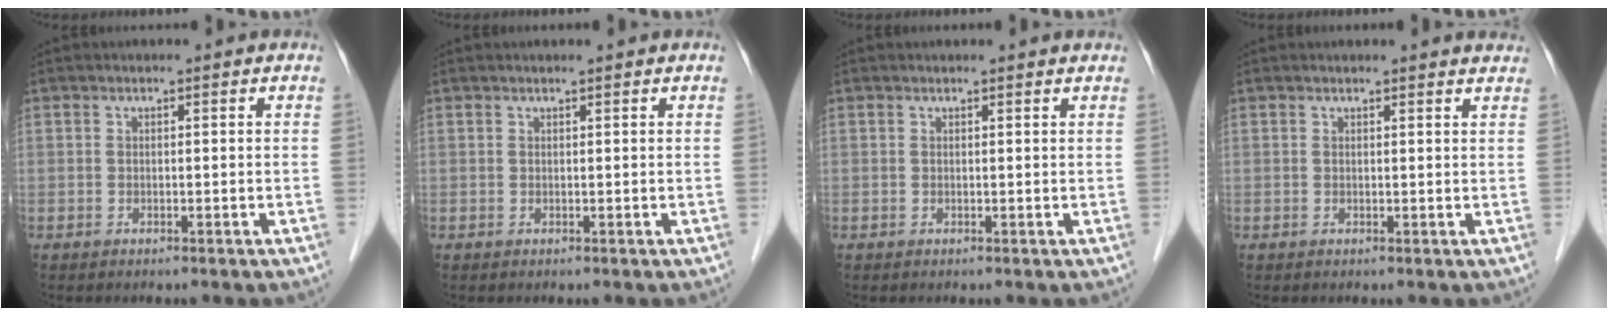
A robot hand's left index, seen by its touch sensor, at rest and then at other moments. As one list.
[{"total": 0.9, "force": [0.8, -0.1, 0.4], "torque": [-0.008, 0.007, 0.015]}, {"total": 2.1, "force": [2.1, 0.1, 0.5], "torque": [-0.013, 0.007, 0.019]}, {"total": 4.3, "force": [4.2, 0.4, 0.9], "torque": [-0.012, -0.001, 0.031]}]